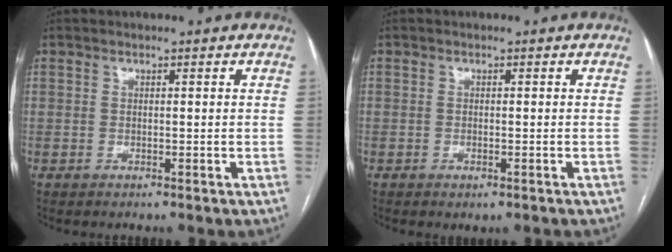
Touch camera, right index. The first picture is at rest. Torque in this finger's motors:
{"motor_torque": [0.56, -0.31, 0.13, 0.01]}